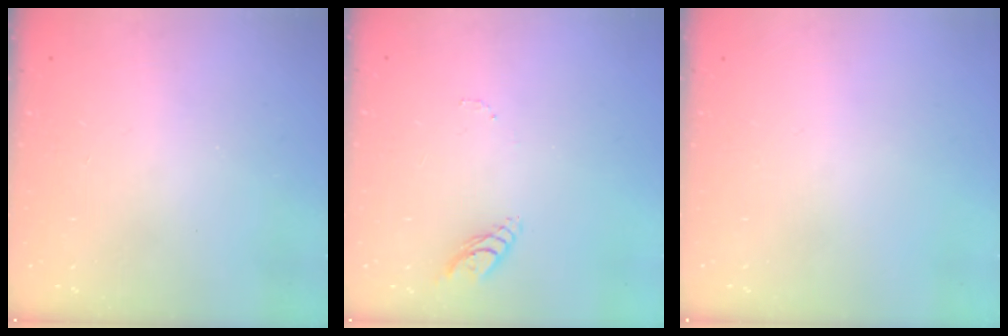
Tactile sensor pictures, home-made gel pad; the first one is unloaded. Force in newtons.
{"total": 4.6, "press": 4.5, "slide": 0.5}
{"total": 0.0}